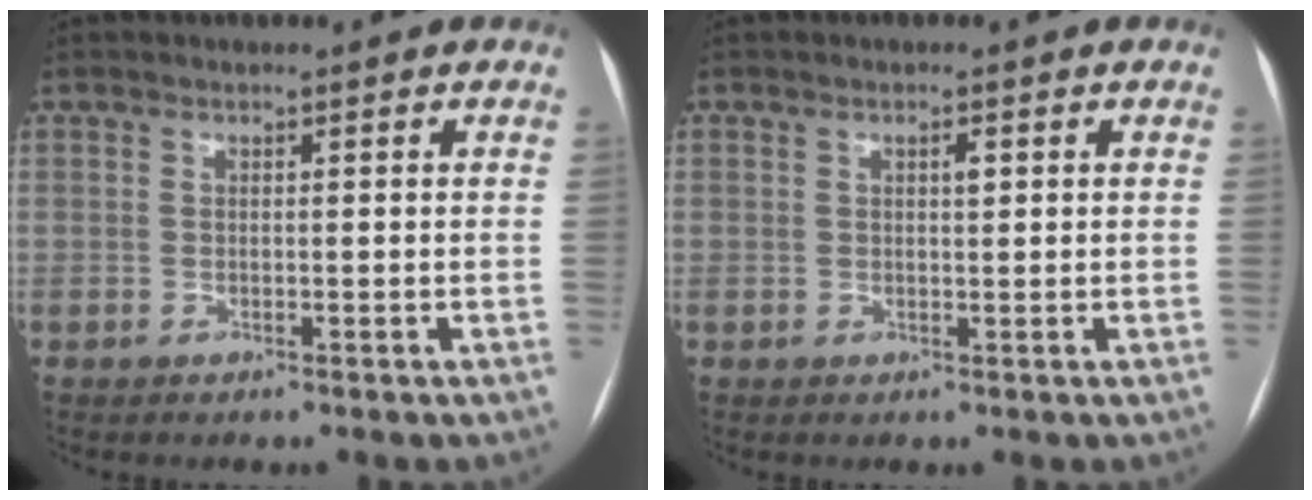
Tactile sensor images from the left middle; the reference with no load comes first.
{"total": 1.3, "force": [0.5, 0.3, 1.1], "torque": [-0.018, 0.001, 0.007]}